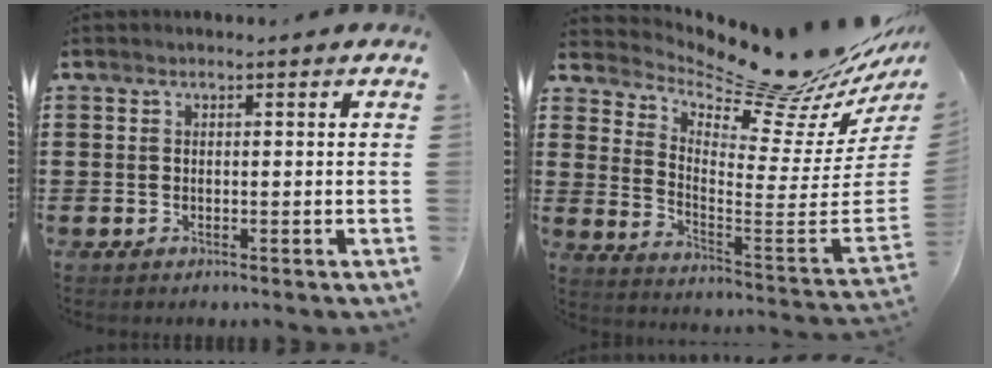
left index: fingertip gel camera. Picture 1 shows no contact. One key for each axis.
{"total": 12.0, "fx": 10.9, "fy": 1.5, "fz": 4.8, "tx": -0.083, "ty": -0.103, "tz": 0.173}